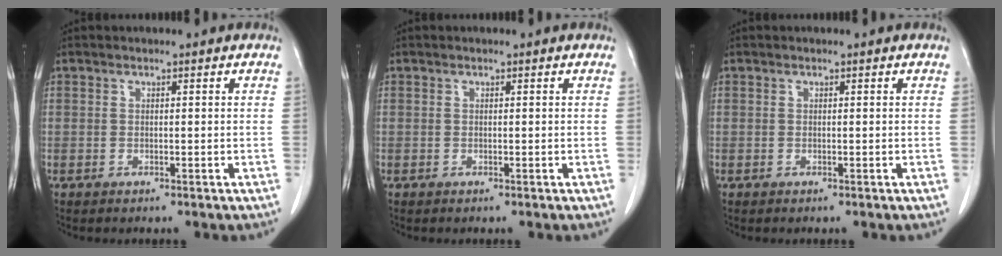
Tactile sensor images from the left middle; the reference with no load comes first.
{"total": 0.0}
{"total": 0.0}